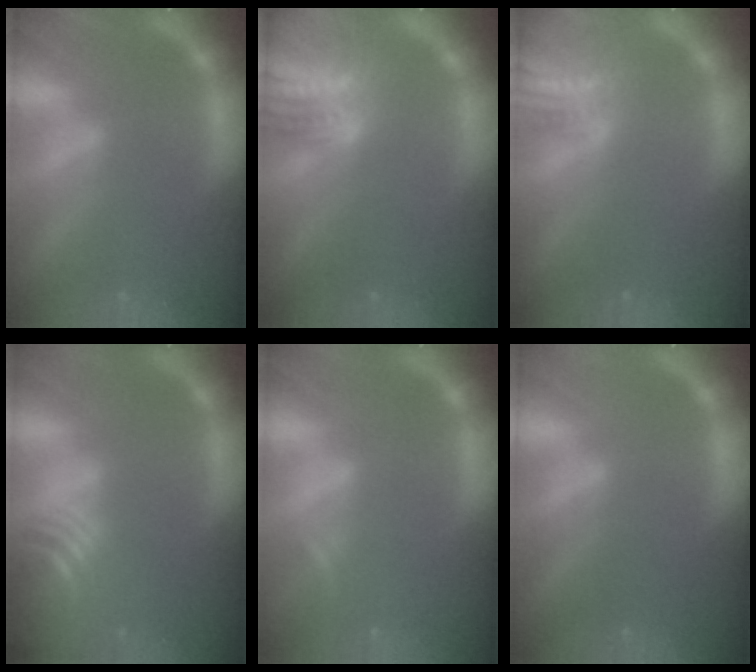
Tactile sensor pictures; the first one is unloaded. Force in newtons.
{"total": 9.1}
{"total": 5.5}
{"total": 7.5}
{"total": 0.9}
{"total": 0.0}